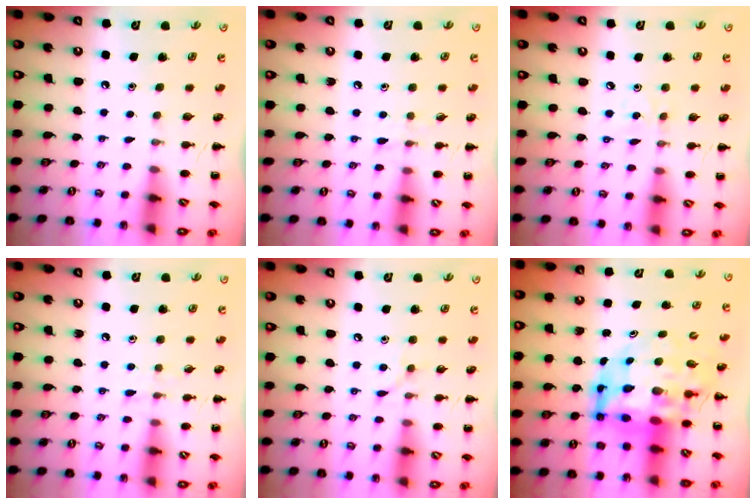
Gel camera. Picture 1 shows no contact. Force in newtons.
{"total": 5.4, "press": 5.0, "slide": 2.2}
{"total": 2.4, "press": 2.2, "slide": 0.8}
{"total": 5.4, "press": 5.0, "slide": 2.2}
{"total": 6.7, "press": 6.5, "slide": 1.8}
{"total": 11.0, "press": 10.4, "slide": 3.6}